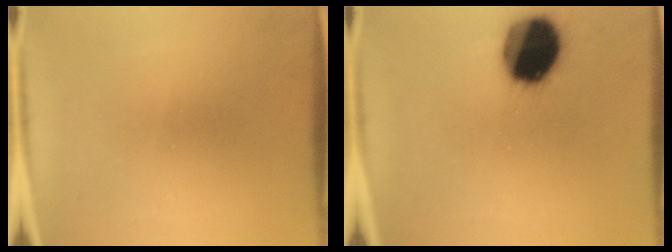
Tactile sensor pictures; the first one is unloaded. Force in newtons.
{"total": 18.6}